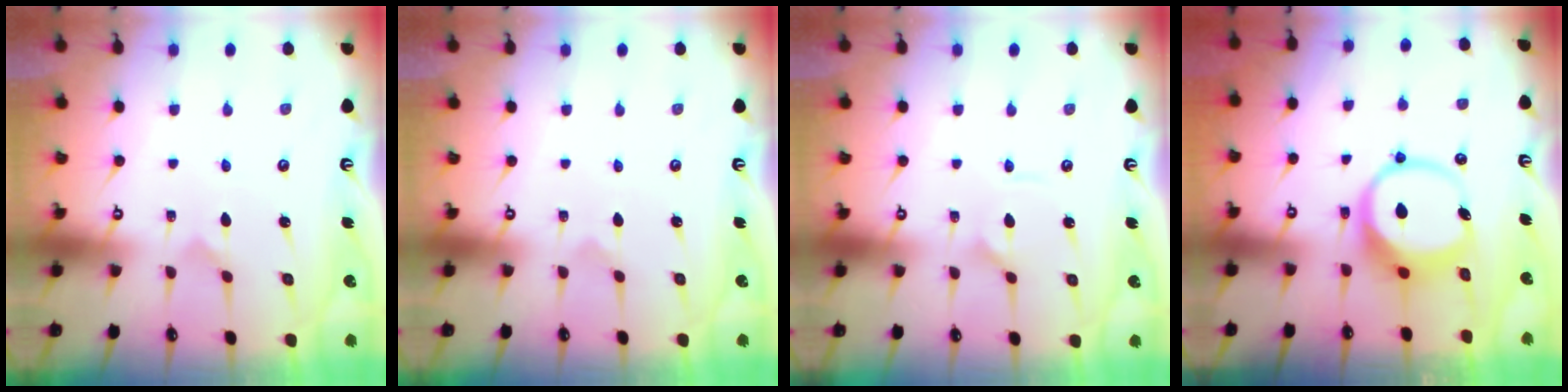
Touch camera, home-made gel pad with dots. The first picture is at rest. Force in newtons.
{"total": 0.0}
{"total": 2.9, "press": 2.8, "slide": 0.4}
{"total": 10.4, "press": 10.4, "slide": 1.3}